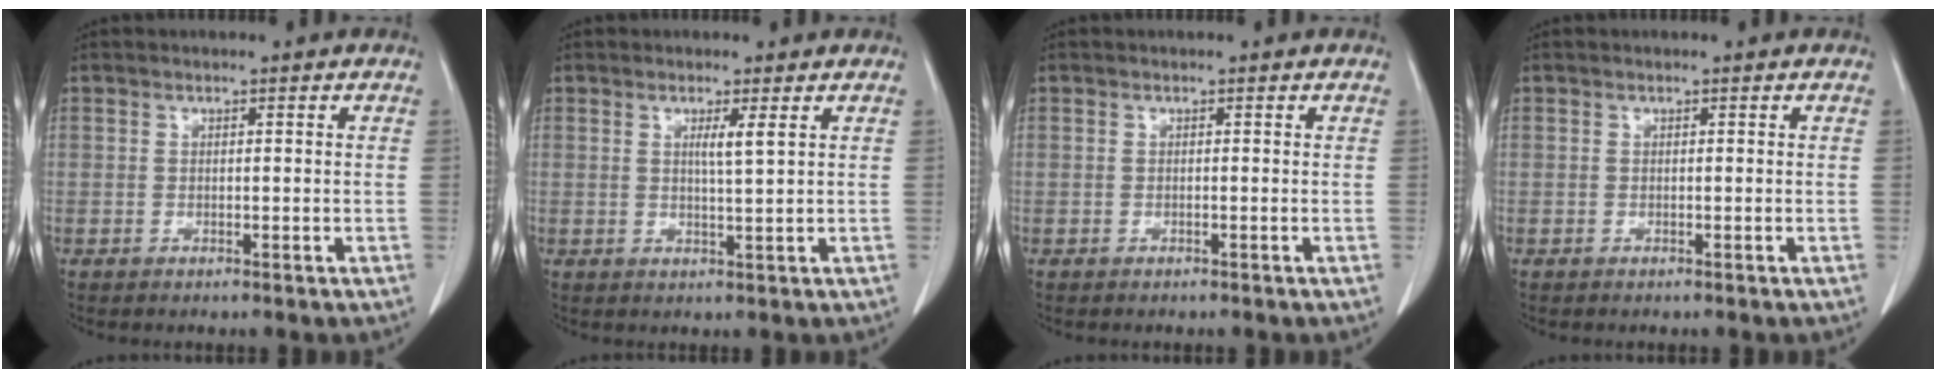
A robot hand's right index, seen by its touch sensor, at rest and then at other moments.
{"total": 2.4, "force": [0.9, -0.3, 2.2], "torque": [-0.042, -0.004, 0.017]}
{"total": 0.0}
{"total": 0.0}